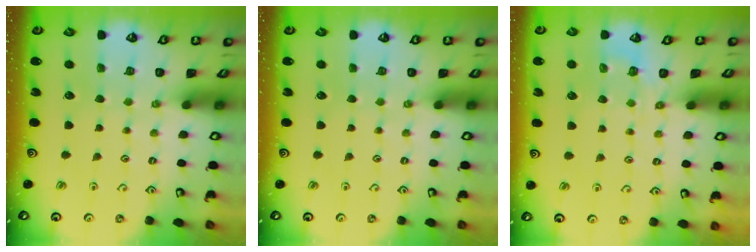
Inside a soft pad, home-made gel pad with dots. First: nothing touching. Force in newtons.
{"total": 0.0}
{"total": 2.3, "press": 1.7, "slide": 1.6}